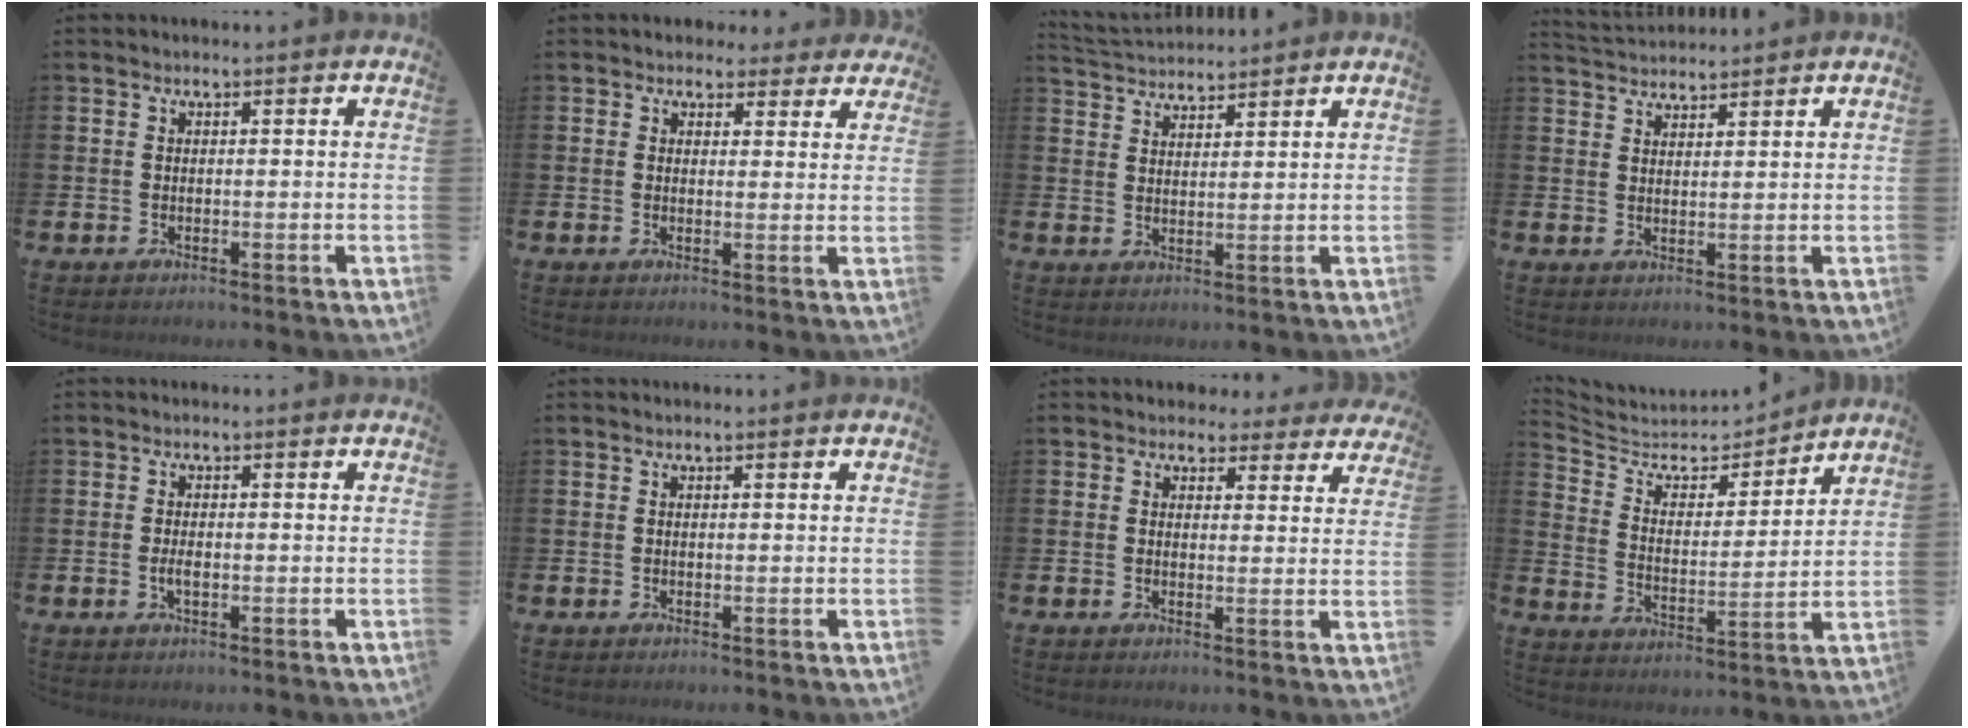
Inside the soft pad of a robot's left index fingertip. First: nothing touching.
{"total": 3.3, "force": [2.9, 1.6, 0.0], "torque": [0.002, -0.014, 0.048]}
{"total": 3.6, "force": [3.5, 0.5, -0.2], "torque": [-0.009, -0.018, 0.065]}
{"total": 3.1, "force": [3.1, 0.5, 0.0], "torque": [-0.001, -0.014, 0.056]}
{"total": 1.6, "force": [-0.3, 0.7, 1.4], "torque": [-0.019, -0.003, -0.007]}
{"total": 0.0}
{"total": 3.3, "force": [2.8, 1.7, 0.1], "torque": [-0.001, -0.017, 0.046]}
{"total": 5.9, "force": [5.3, 2.2, 1.1], "torque": [-0.056, -0.046, 0.087]}